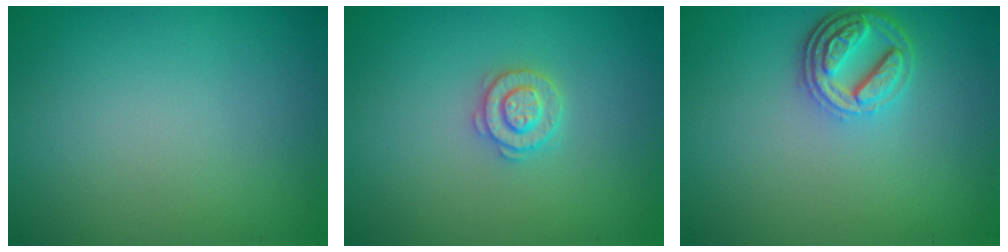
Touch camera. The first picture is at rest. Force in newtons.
{"total": 2.2, "press": 2.2, "slide": 0.3}
{"total": 4.1, "press": 3.2, "slide": 2.6}